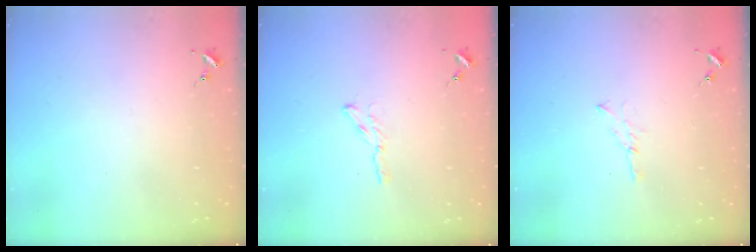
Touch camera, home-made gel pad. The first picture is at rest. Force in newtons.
{"total": 2.7, "press": 2.7, "slide": 0.2}
{"total": 2.8, "press": 2.8, "slide": 0.3}